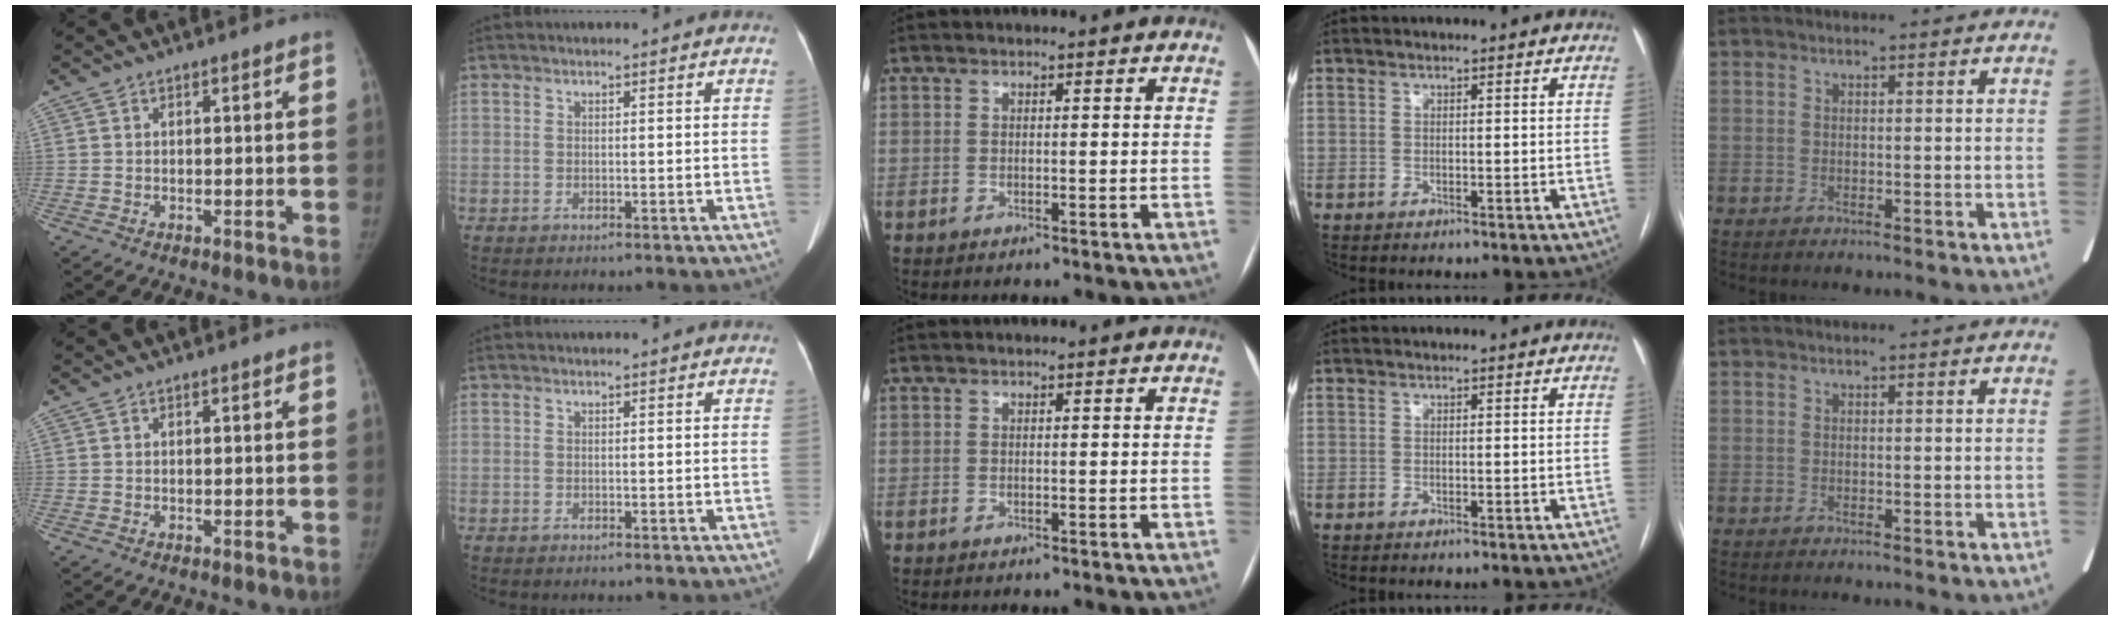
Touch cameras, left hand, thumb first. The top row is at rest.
{}